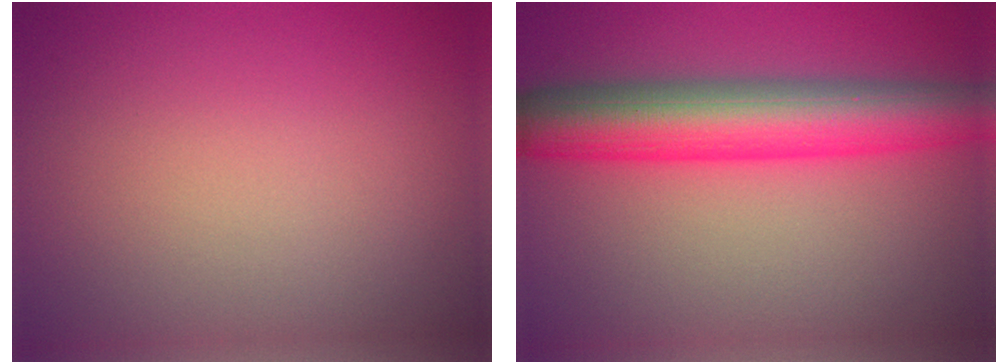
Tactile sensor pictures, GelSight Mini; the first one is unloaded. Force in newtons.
{"total": 8.5, "press": 8.5, "slide": 0.1}